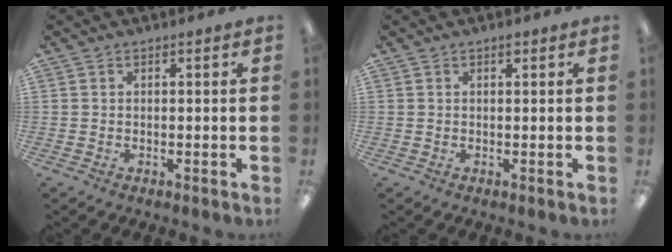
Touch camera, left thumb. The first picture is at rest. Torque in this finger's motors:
{"motor_torque": [0.13, -0.03, 0.31, -0.42, 0.00]}